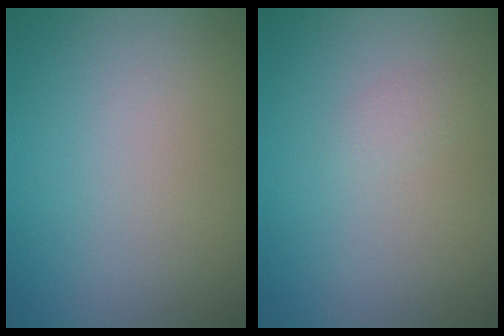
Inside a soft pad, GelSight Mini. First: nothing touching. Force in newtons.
{"total": 0.7, "press": 0.7, "slide": 0.0}